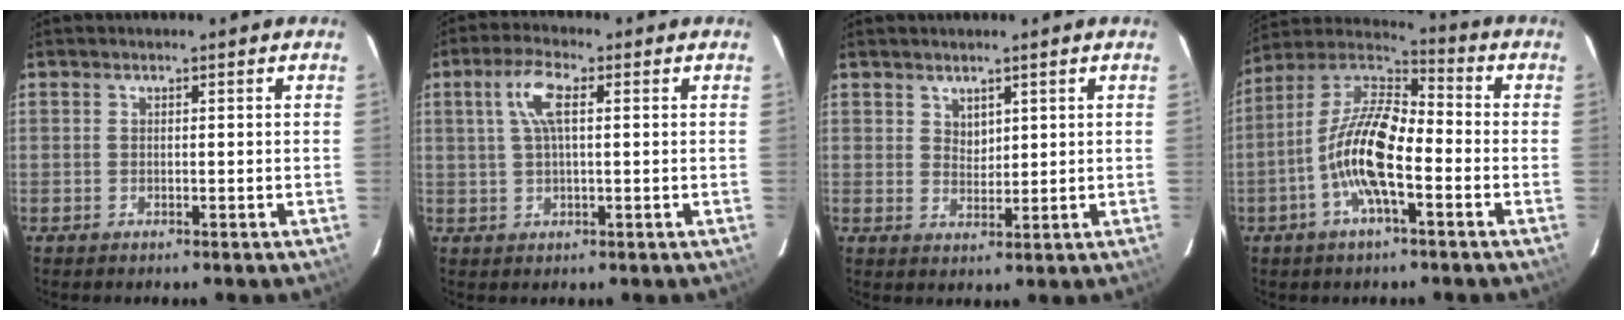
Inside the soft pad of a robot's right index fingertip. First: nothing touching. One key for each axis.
{"total": 5.9, "fx": 1.5, "fy": 1.8, "fz": 5.4, "tx": -0.107, "ty": 0.012, "tz": 0.031}
{"total": 2.5, "fx": 1.8, "fy": 1.6, "fz": 0.9, "tx": -0.009, "ty": 0.001, "tz": 0.034}
{"total": 13.4, "fx": -4.5, "fy": 4.3, "fz": 11.9, "tx": -0.240, "ty": 0.004, "tz": -0.096}